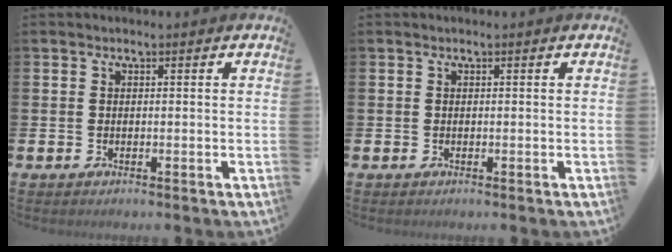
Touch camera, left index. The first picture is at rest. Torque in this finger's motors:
{"motor_torque": [-0.14, 0.14, 0.00, 0.00]}